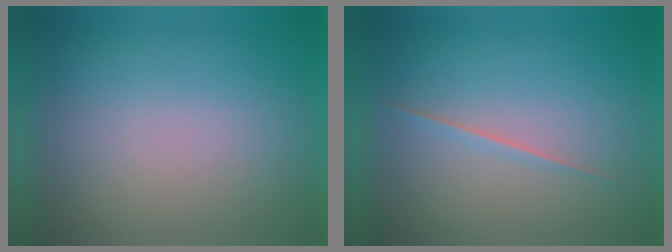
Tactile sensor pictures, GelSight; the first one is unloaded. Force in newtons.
{"total": 1.6}